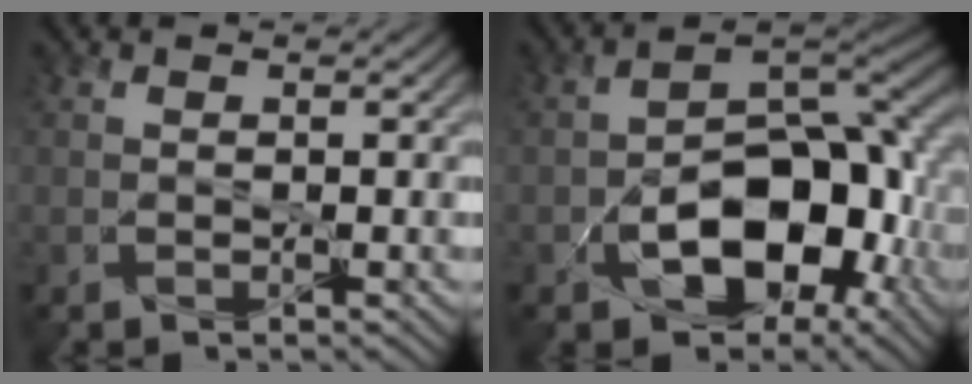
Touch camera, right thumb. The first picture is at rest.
{"total": 11.5, "force": [-4.4, 6.6, 8.3], "torque": [-0.124, -0.021, -0.067]}